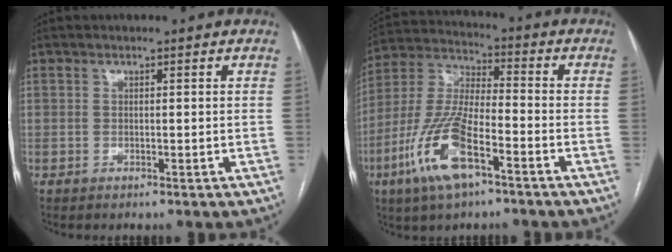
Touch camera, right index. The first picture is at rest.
{"total": 14.0, "force": [-6.5, 3.7, 11.8], "torque": [-0.260, -0.008, -0.122]}